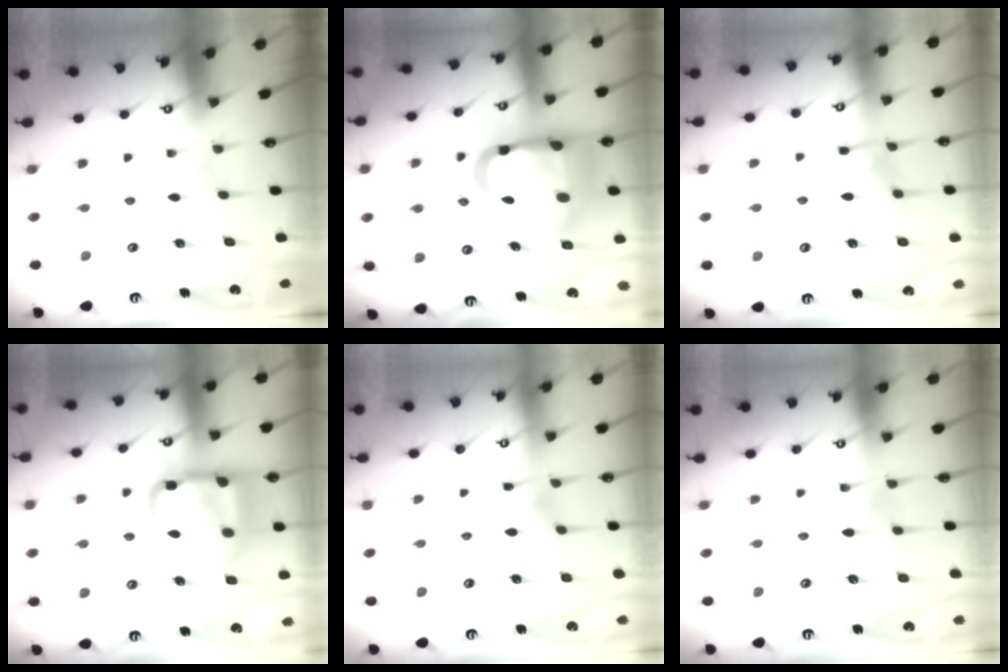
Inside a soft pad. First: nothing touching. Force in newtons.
{"total": 20.4, "press": 20.3, "slide": 2.4}
{"total": 5.4, "press": 5.3, "slide": 0.5}
{"total": 19.1, "press": 18.9, "slide": 2.0}
{"total": 2.6, "press": 2.6, "slide": 0.3}
{"total": 5.7, "press": 5.6, "slide": 0.7}